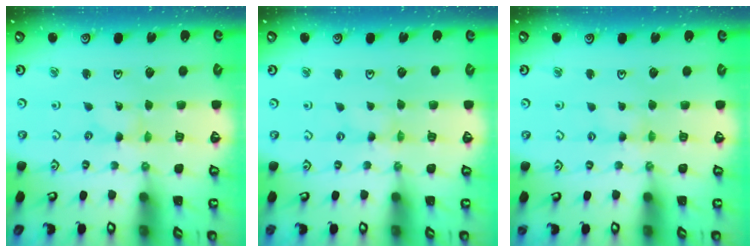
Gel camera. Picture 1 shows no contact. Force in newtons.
{"total": 0.0}
{"total": 2.4, "press": 2.4, "slide": 0.4}